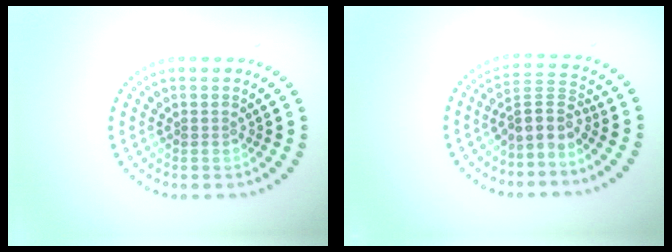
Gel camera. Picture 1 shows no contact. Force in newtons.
{"total": 3.2, "press": 2.4, "slide": 2.1}